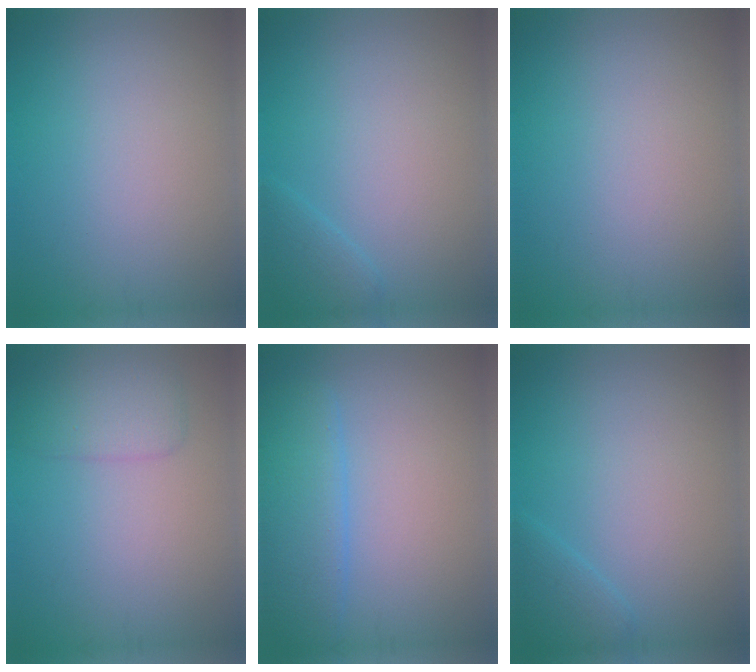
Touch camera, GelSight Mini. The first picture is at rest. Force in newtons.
{"total": 1.5, "press": 1.5, "slide": 0.0}
{"total": 0.0}
{"total": 2.6, "press": 2.6, "slide": 0.0}
{"total": 4.1, "press": 4.1, "slide": 0.2}
{"total": 1.5, "press": 1.5, "slide": 0.0}